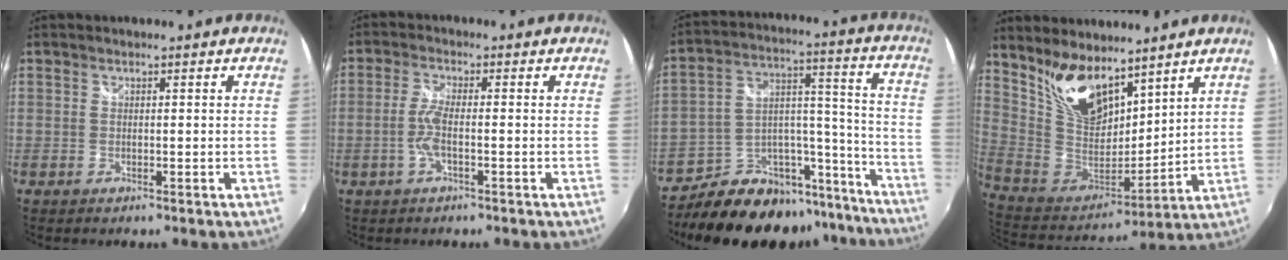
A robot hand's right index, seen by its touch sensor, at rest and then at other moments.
{"total": 4.1, "force": [-1.2, 0.7, 3.8], "torque": [-0.087, 0.001, -0.025]}
{"total": 19.2, "force": [-15.7, 8.6, 7.1], "torque": [-0.107, 0.070, -0.222]}
{"total": 15.7, "force": [11.0, 7.3, 8.6], "torque": [-0.176, 0.002, 0.229]}